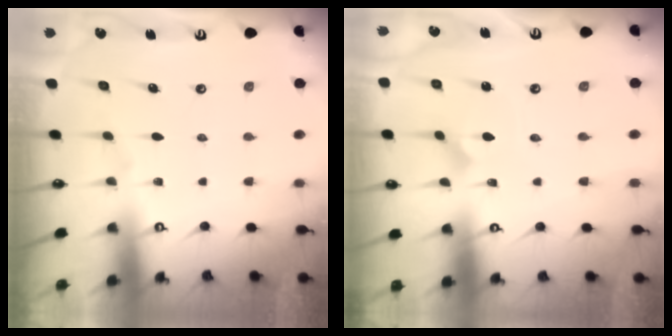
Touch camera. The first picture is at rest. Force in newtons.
{"total": 2.7, "press": 2.7, "slide": 0.1}